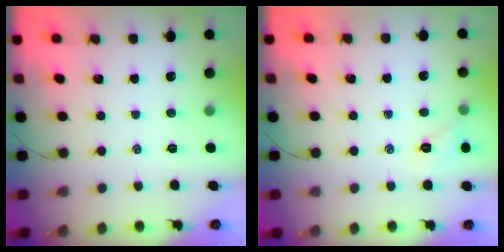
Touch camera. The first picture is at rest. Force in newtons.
{"total": 6.6, "press": 6.3, "slide": 1.8}